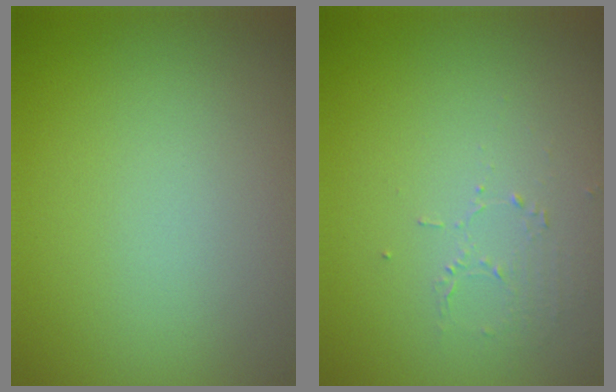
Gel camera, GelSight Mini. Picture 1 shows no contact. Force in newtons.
{"total": 1.0, "press": 0.5, "slide": 0.9}